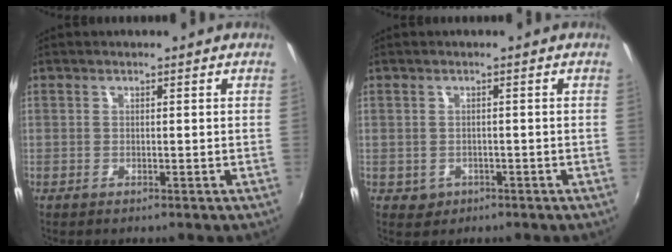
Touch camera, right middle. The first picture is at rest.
{"total": 2.4, "force": [-0.7, 2.2, 0.7], "torque": [-0.018, -0.002, -0.005]}